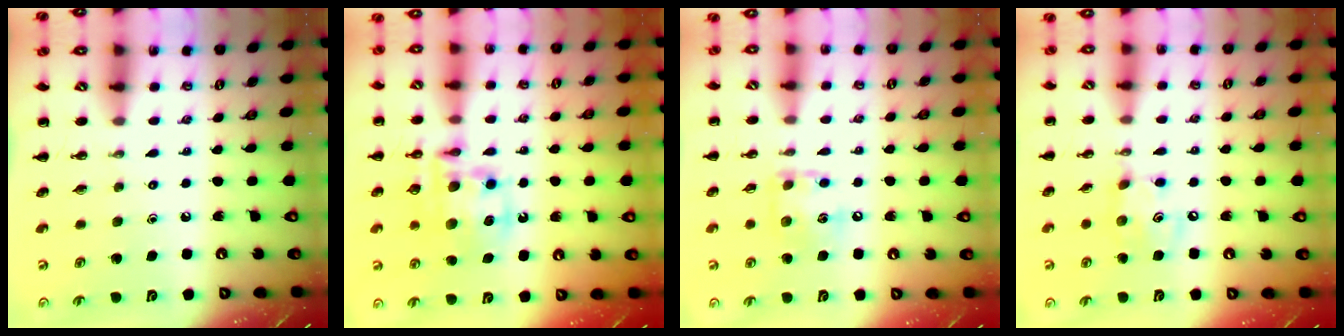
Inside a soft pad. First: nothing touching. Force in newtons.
{"total": 12.2, "press": 11.7, "slide": 3.2}
{"total": 10.6, "press": 10.5, "slide": 1.0}
{"total": 7.0, "press": 6.9, "slide": 0.9}